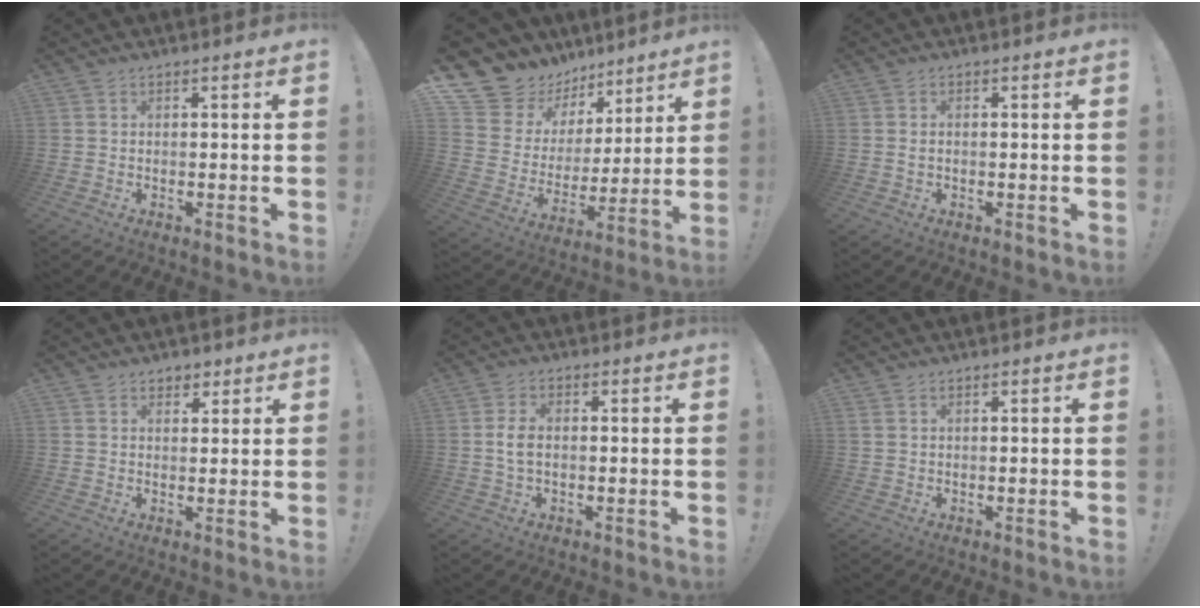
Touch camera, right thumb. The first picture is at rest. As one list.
[{"total": 13.9, "force": [11.0, 8.2, 2.4], "torque": [-0.054, -0.091, 0.219]}, {"total": 0.9, "force": [0.1, 0.4, 0.8], "torque": [-0.014, 0.002, 0.002]}, {"total": 2.9, "force": [1.9, 2.2, 0.5], "torque": [0.006, -0.008, 0.033]}, {"total": 4.1, "force": [-0.3, 2.2, 3.5], "torque": [-0.071, 0.003, -0.007]}, {"total": 1.1, "force": [0.7, 0.5, 0.7], "torque": [-0.015, 0.002, 0.013]}]